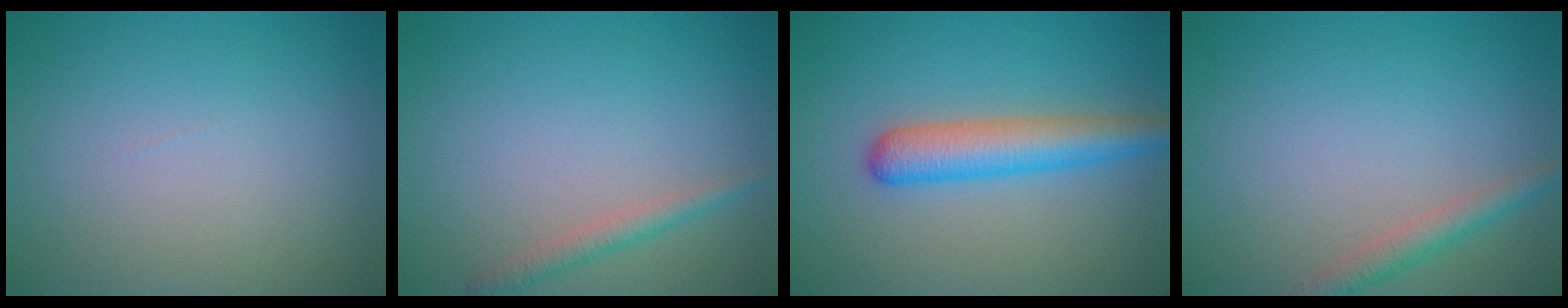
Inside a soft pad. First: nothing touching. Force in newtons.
{"total": 1.6, "press": 1.6, "slide": 0.0}
{"total": 4.6, "press": 4.6, "slide": 0.2}
{"total": 2.3, "press": 2.3, "slide": 0.1}